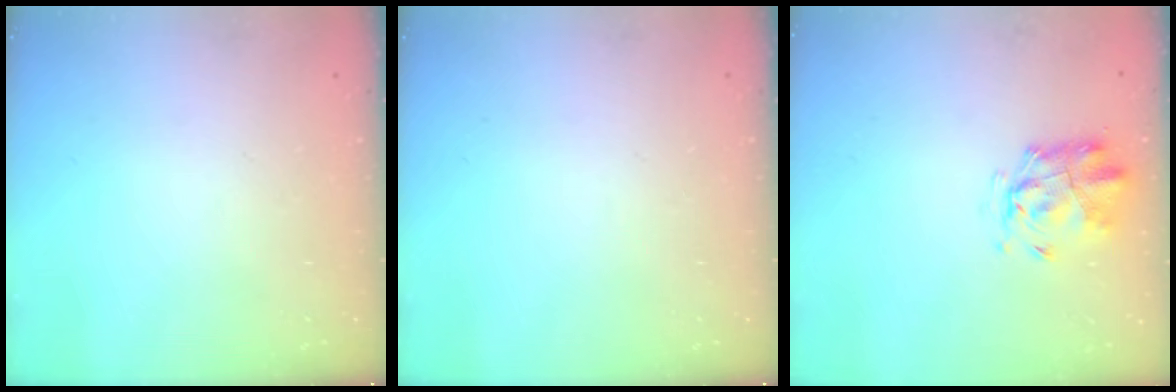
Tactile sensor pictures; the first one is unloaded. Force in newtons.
{"total": 0.0}
{"total": 2.6, "press": 2.4, "slide": 0.8}